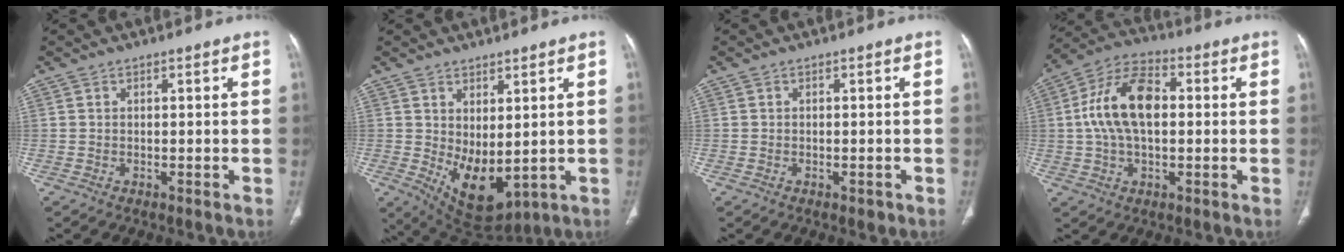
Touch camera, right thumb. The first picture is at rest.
{"total": 9.8, "force": [-0.1, 5.3, 8.3], "torque": [-0.119, -0.019, 0.029]}
{"total": 1.0, "force": [-0.5, 0.6, 0.6], "torque": [-0.006, 0.002, -0.004]}
{"total": 13.8, "force": [1.2, 7.9, 11.3], "torque": [-0.211, 0.028, 0.013]}